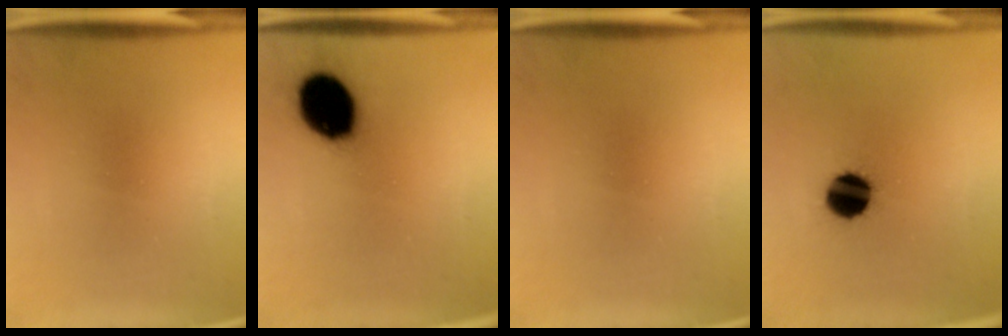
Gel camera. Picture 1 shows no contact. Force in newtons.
{"total": 16.1}
{"total": 0.0}
{"total": 10.9}